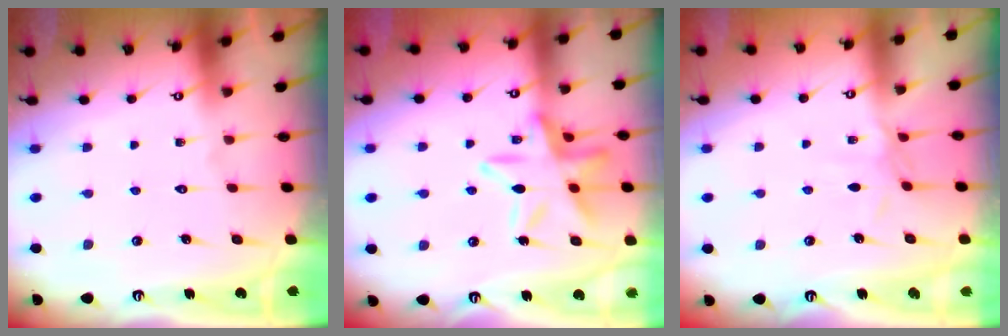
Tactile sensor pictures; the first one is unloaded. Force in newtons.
{"total": 15.4, "press": 15.4, "slide": 1.3}
{"total": 2.8, "press": 2.8, "slide": 0.5}